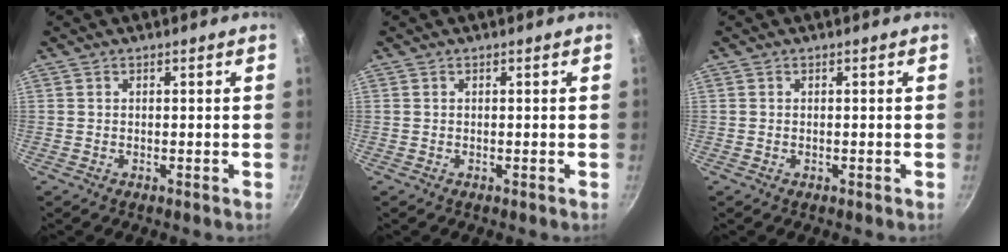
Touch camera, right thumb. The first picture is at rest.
{"total": 0.0}
{"total": 0.0}